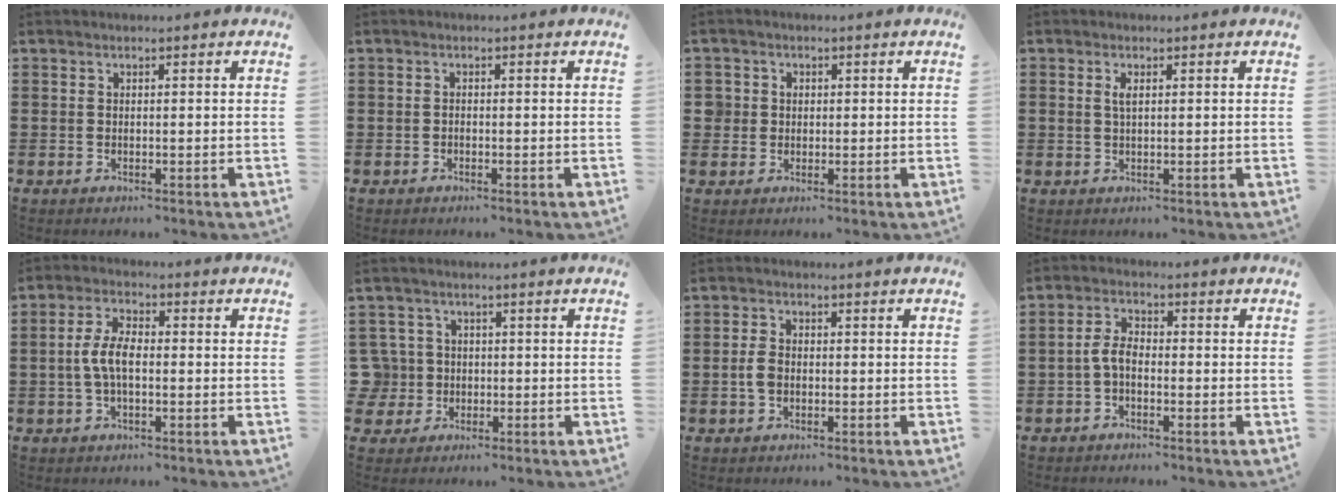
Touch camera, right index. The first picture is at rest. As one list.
[{"total": 0.6, "force": [-0.4, 0.4, 0.2], "torque": [-0.004, 0.000, -0.010]}, {"total": 2.5, "force": [0.4, 2.5, 0.3], "torque": [-0.018, 0.013, 0.005]}, {"total": 1.5, "force": [0.5, 0.5, 1.4], "torque": [-0.029, 0.004, 0.007]}, {"total": 5.2, "force": [-0.5, 2.0, 4.8], "torque": [-0.109, -0.004, -0.015]}, {"total": 4.3, "force": [-0.2, 4.2, 0.8], "torque": [-0.046, 0.010, -0.008]}, {"total": 2.4, "force": [-0.4, 1.2, 2.0], "torque": [-0.048, -0.003, -0.010]}, {"total": 3.4, "force": [-1.0, 1.3, 3.0], "torque": [-0.071, -0.001, -0.024]}]